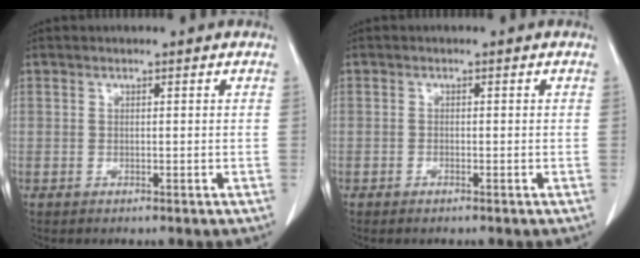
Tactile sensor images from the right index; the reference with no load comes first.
{"total": 0.8, "force": [-0.7, 0.2, 0.5], "torque": [-0.012, -0.002, -0.009]}